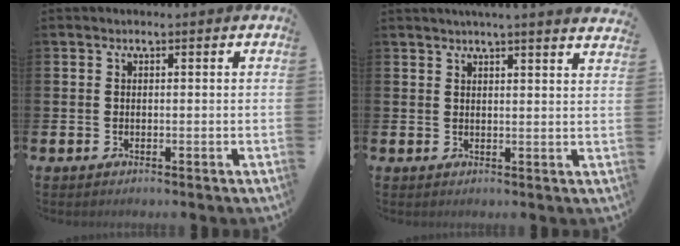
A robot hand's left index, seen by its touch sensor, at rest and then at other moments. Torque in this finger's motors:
{"motor_torque": [1.07, -1.07, 0.58, 0.19]}